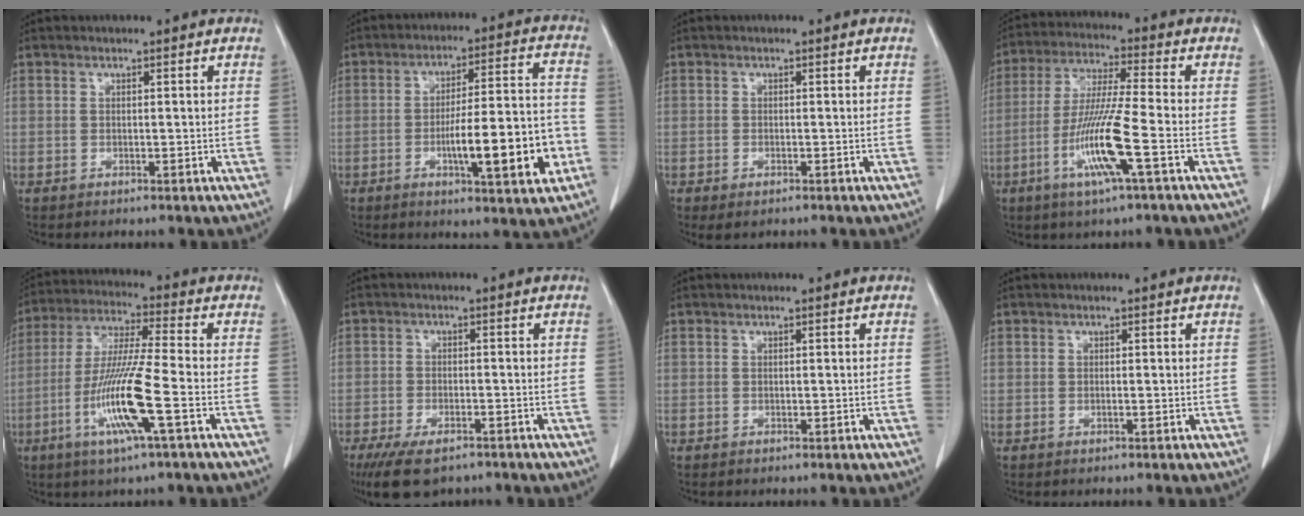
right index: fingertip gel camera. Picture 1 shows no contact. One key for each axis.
{"total": 14.6, "fx": -4.3, "fy": 2.3, "fz": 13.8, "tx": -0.209, "ty": 0.010, "tz": -0.061}
{"total": 1.8, "fx": -1.1, "fy": 0.7, "fz": 1.2, "tx": -0.021, "ty": -0.003, "tz": -0.010}
{"total": 11.8, "fx": -4.2, "fy": -0.4, "fz": 11.0, "tx": -0.222, "ty": -0.015, "tz": -0.084}
{"total": 12.7, "fx": -4.3, "fy": -0.3, "fz": 12.0, "tx": -0.244, "ty": -0.014, "tz": -0.088}
{"total": 8.4, "fx": -6.2, "fy": 3.1, "fz": 4.8, "tx": -0.079, "ty": -0.010, "tz": -0.097}
{"total": 0.0}
{"total": 0.0}